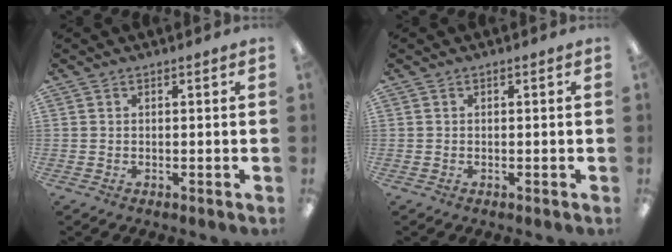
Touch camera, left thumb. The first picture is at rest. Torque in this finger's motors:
{"motor_torque": [0.00, 0.00, 0.00, 0.00, 0.00]}